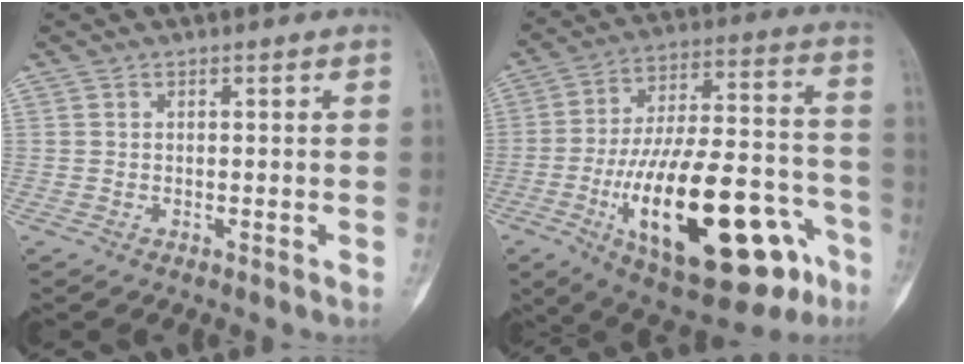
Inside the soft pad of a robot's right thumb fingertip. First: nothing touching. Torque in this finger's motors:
{"motor_torque": [2.71, 2.31, 1.55, -1.23, 0.61]}